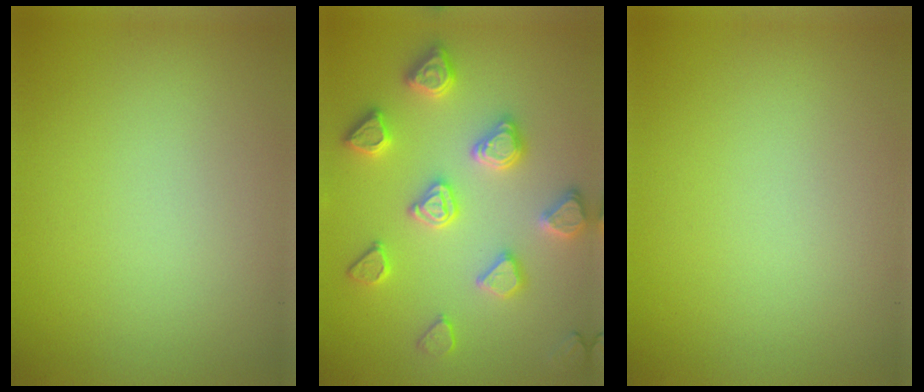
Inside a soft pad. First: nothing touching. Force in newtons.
{"total": 4.4, "press": 4.3, "slide": 0.7}
{"total": 0.0}